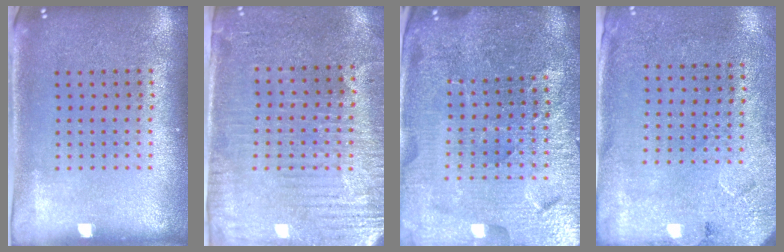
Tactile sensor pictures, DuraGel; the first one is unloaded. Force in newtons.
{"total": 3.2, "press": 2.9, "slide": 1.3}
{"total": 5.6, "press": 5.1, "slide": 2.4}
{"total": 2.7, "press": 2.2, "slide": 1.6}